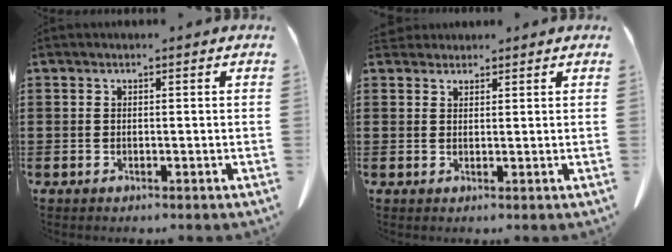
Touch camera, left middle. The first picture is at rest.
{"total": 2.0, "force": [1.9, 0.8, 0.1], "torque": [0.000, 0.000, 0.035]}